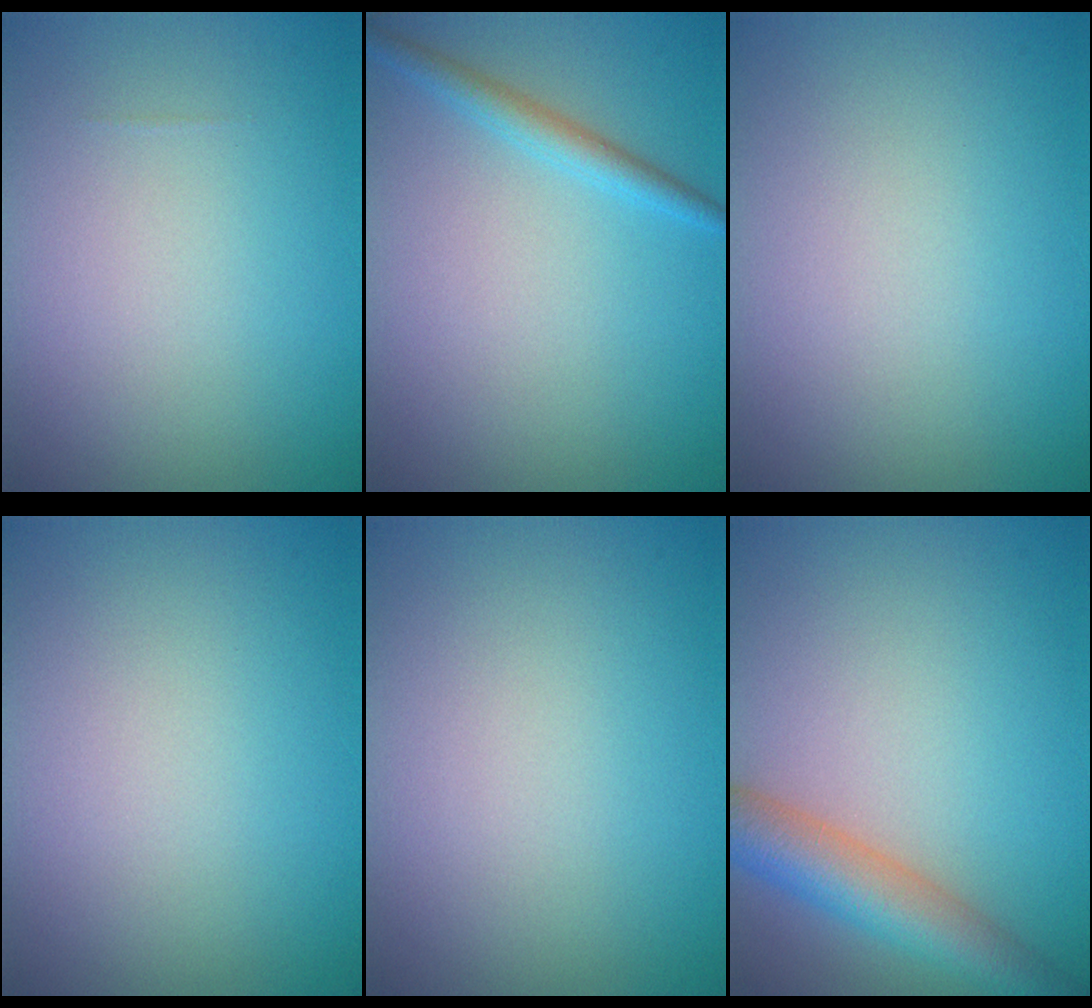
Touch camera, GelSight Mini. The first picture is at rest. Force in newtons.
{"total": 2.0, "press": 2.0, "slide": 0.1}
{"total": 0.0}
{"total": 0.0}
{"total": 0.0}
{"total": 5.0, "press": 5.0, "slide": 0.2}